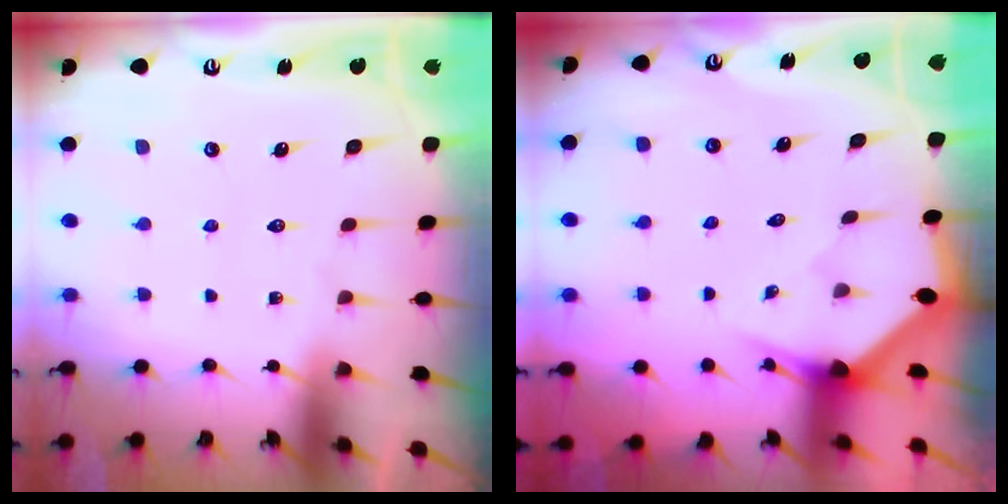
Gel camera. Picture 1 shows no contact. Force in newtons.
{"total": 2.2, "press": 2.2, "slide": 0.1}